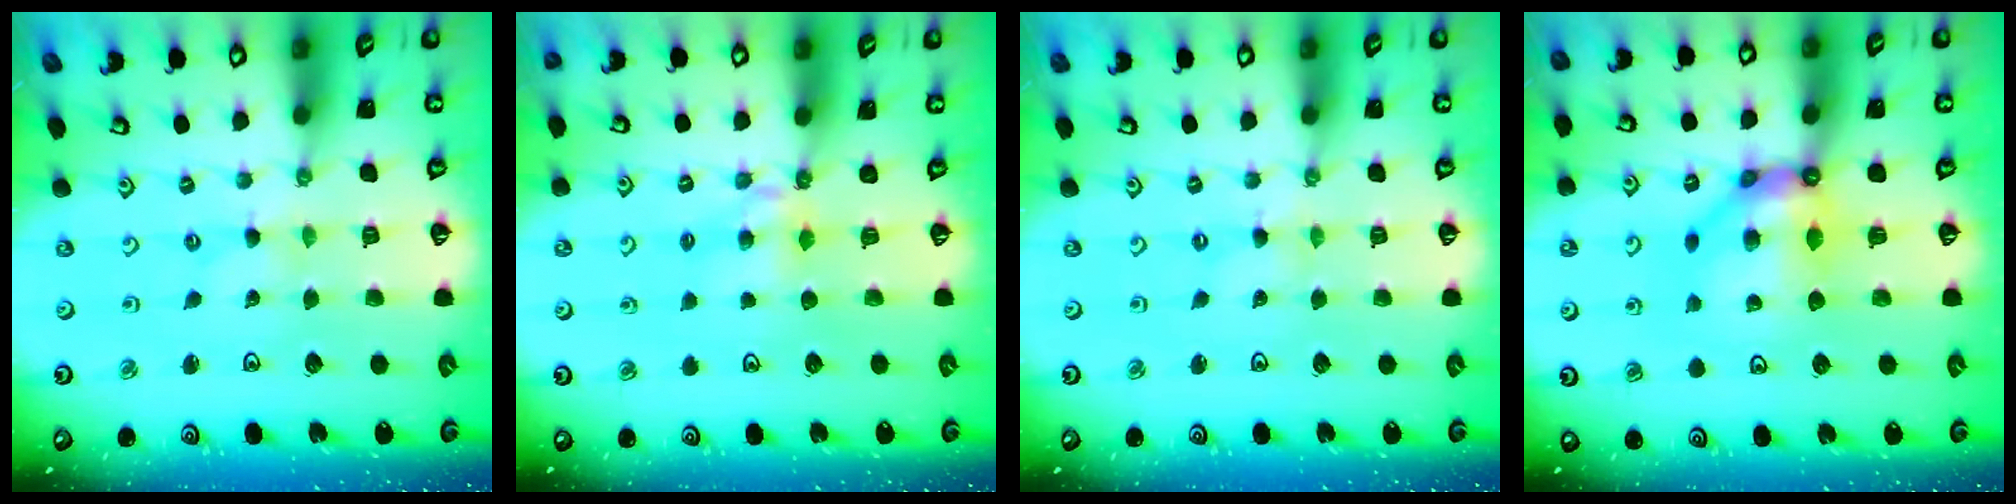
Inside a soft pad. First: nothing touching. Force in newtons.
{"total": 5.7, "press": 5.7, "slide": 0.5}
{"total": 0.0}
{"total": 10.3, "press": 10.3, "slide": 0.7}